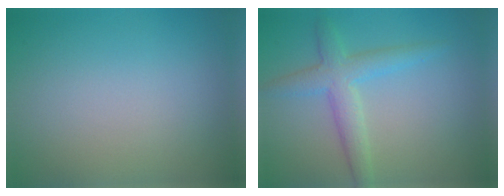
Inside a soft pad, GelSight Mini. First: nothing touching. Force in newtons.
{"total": 3.5, "press": 3.5, "slide": 0.0}